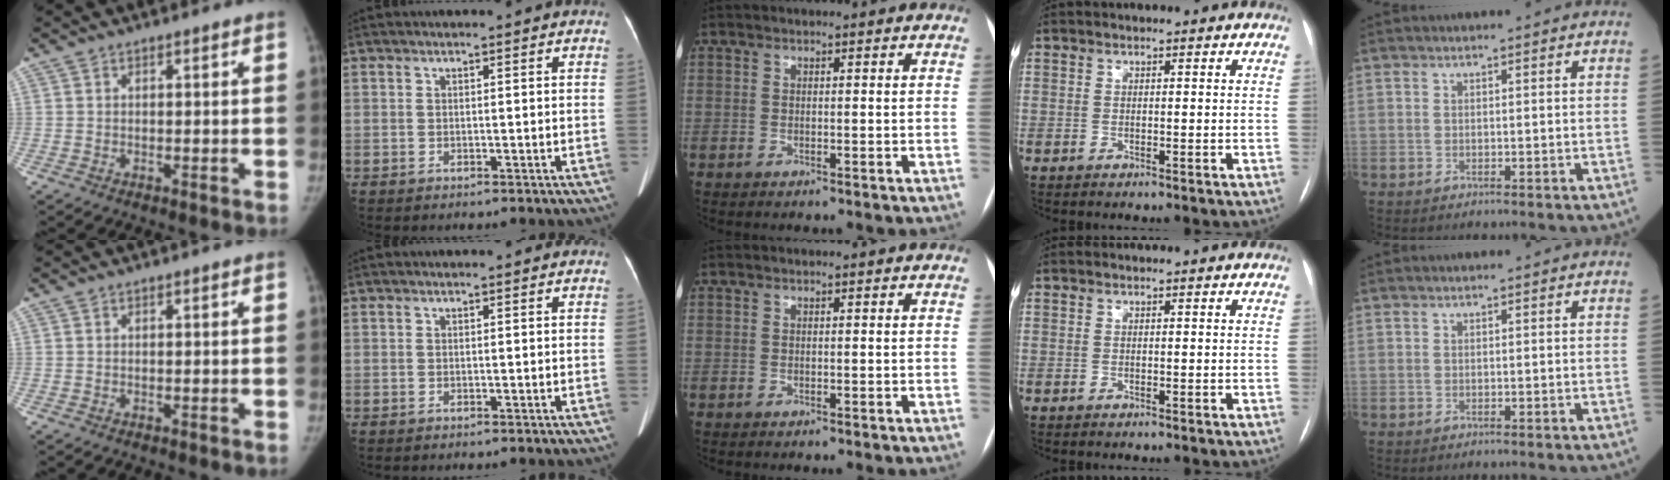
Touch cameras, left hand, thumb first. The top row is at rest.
{}